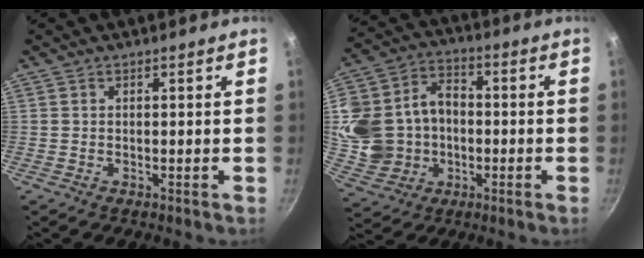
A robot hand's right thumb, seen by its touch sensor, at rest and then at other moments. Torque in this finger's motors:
{"motor_torque": [0.01, 0.37, 0.16, 0.18, 0.18]}